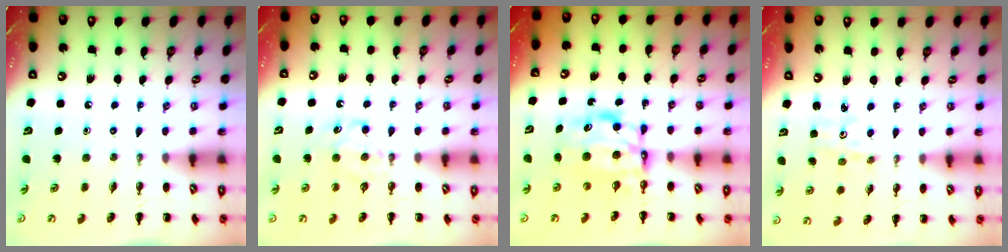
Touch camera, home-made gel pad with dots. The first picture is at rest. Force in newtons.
{"total": 6.0, "press": 5.8, "slide": 1.5}
{"total": 7.9, "press": 7.7, "slide": 1.4}
{"total": 2.1, "press": 2.0, "slide": 0.7}